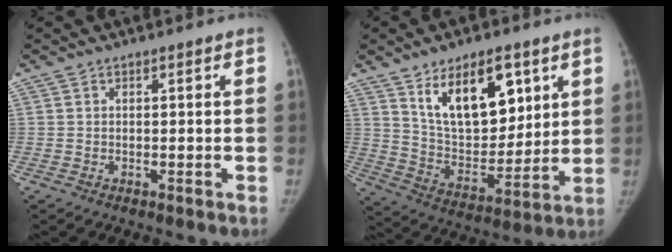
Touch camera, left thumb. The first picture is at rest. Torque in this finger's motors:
{"motor_torque": [0.31, 0.47, 0.54, 0.31, 0.29]}